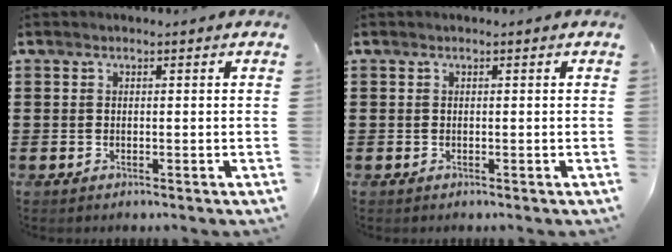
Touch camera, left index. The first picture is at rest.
{"total": 0.0}